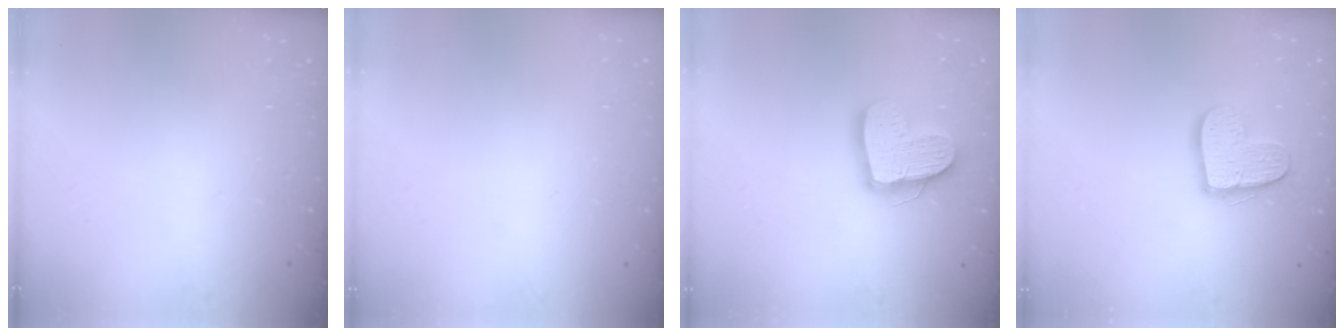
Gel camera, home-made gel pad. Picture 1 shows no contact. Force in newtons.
{"total": 0.0}
{"total": 16.5, "press": 16.5, "slide": 1.6}
{"total": 13.1, "press": 13.1, "slide": 0.9}